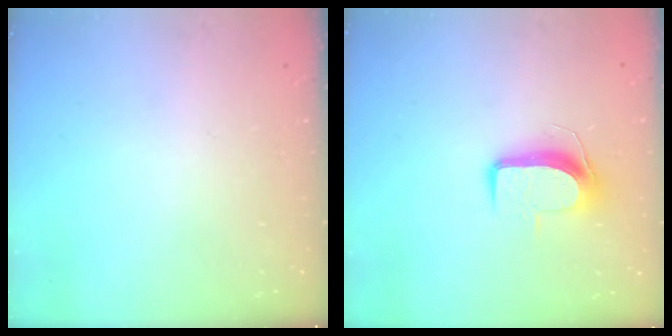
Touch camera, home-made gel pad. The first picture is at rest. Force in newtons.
{"total": 9.2, "press": 9.2, "slide": 0.7}